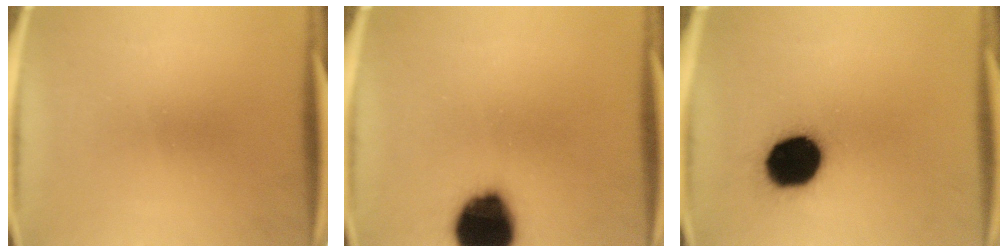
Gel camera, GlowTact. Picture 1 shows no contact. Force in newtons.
{"total": 18.9}
{"total": 16.4}